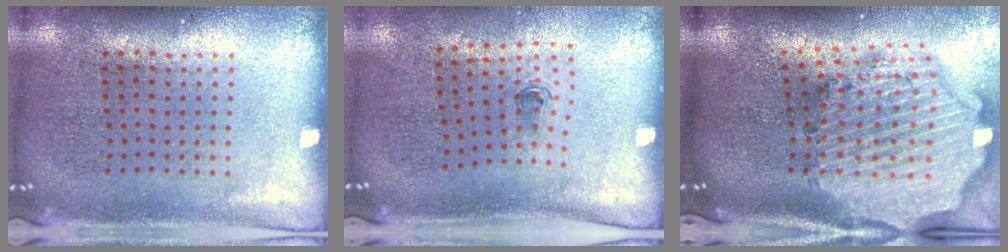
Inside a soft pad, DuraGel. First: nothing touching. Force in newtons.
{"total": 0.6, "press": 0.3, "slide": 0.5}
{"total": 3.9, "press": 3.2, "slide": 2.2}